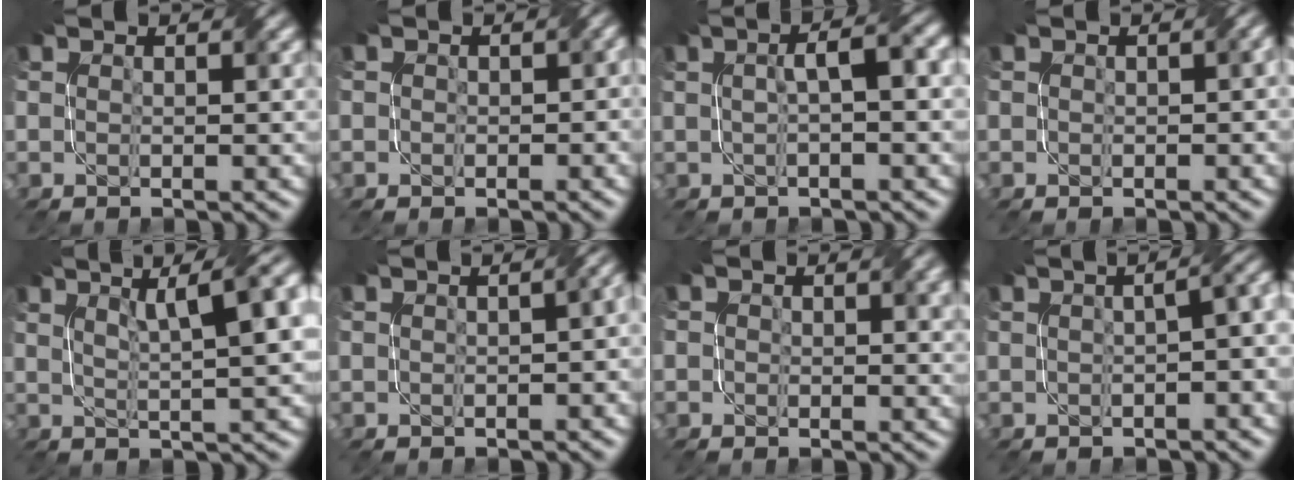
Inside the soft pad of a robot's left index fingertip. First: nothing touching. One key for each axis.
{"total": 1.5, "fx": 0.0, "fy": 1.4, "fz": 0.7, "tx": 0.000, "ty": -0.003, "tz": 0.001}
{"total": 3.5, "fx": 0.4, "fy": 0.7, "fz": 3.4, "tx": -0.054, "ty": 0.017, "tz": 0.009}
{"total": 1.0, "fx": 0.0, "fy": 0.7, "fz": 0.7, "tx": -0.003, "ty": 0.003, "tz": 0.007}
{"total": 9.2, "fx": 3.9, "fy": 2.6, "fz": 7.9, "tx": -0.079, "ty": 0.032, "tz": 0.054}
{"total": 3.1, "fx": 0.0, "fy": 1.5, "fz": 2.7, "tx": -0.015, "ty": 0.005, "tz": 0.010}
{"total": 1.5, "fx": 0.6, "fy": 1.2, "fz": 0.6, "tx": 0.001, "ty": -0.001, "tz": 0.010}
{"total": 6.4, "fx": 0.4, "fy": 3.1, "fz": 5.6, "tx": -0.028, "ty": 0.023, "tz": 0.000}